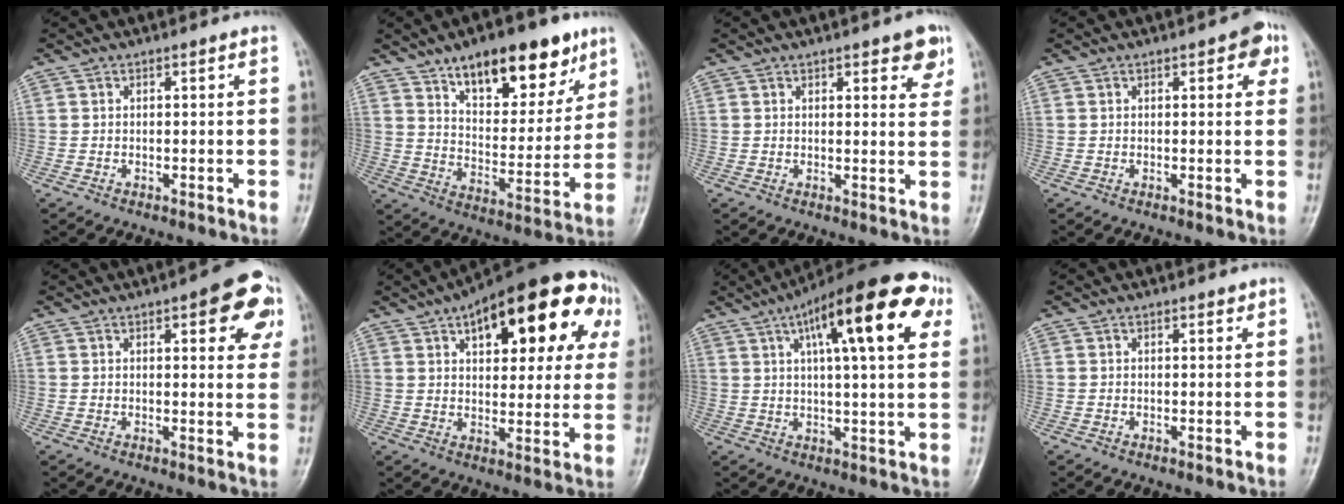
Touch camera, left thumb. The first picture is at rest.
{"total": 19.5, "force": [12.0, 8.7, 12.7], "torque": [-0.135, -0.055, 0.191]}
{"total": 6.0, "force": [3.4, 2.2, 4.4], "torque": [-0.032, -0.015, 0.038]}
{"total": 4.0, "force": [1.7, 1.8, 3.2], "torque": [-0.020, 0.000, 0.011]}
{"total": 11.2, "force": [5.0, 4.1, 9.1], "torque": [-0.068, -0.010, 0.051]}
{"total": 24.9, "force": [10.2, 11.6, 19.5], "torque": [-0.236, 0.016, 0.137]}
{"total": 20.8, "force": [8.4, 5.8, 18.0], "torque": [-0.250, 0.014, 0.118]}
{"total": 1.0, "force": [0.7, 0.4, 0.6], "torque": [-0.005, -0.002, 0.008]}